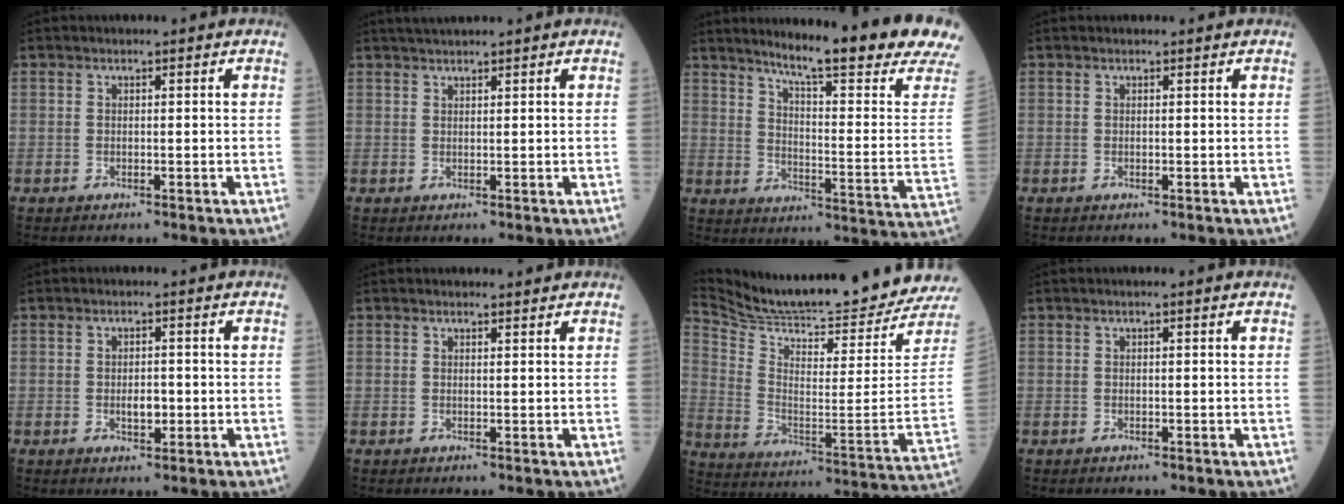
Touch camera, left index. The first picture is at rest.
{"total": 4.0, "force": [3.6, 0.5, 1.7], "torque": [-0.029, 0.028, 0.067]}
{"total": 21.8, "force": [18.6, -1.1, 11.3], "torque": [-0.166, -0.087, 0.242]}
{"total": 0.6, "force": [0.5, 0.3, 0.0], "torque": [0.002, 0.003, 0.005]}
{"total": 2.5, "force": [-0.3, 1.5, 2.0], "torque": [-0.036, 0.000, 0.002]}
{"total": 1.7, "force": [1.7, 0.4, 0.0], "torque": [-0.003, 0.005, 0.028]}
{"total": 26.5, "force": [25.1, -1.0, 8.6], "torque": [-0.171, -0.113, 0.365]}
{"total": 0.7, "force": [0.6, 0.2, 0.4], "torque": [-0.010, 0.008, 0.009]}